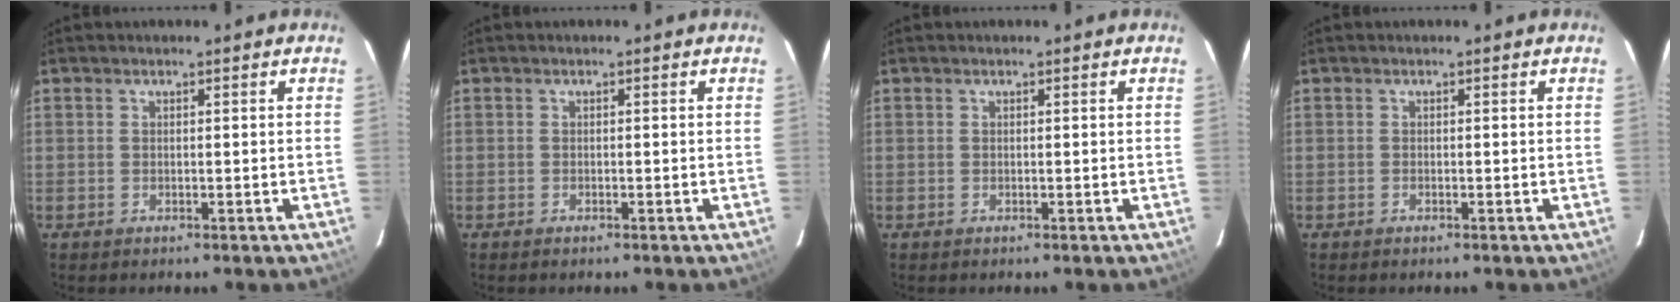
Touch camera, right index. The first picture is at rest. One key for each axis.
{"total": 0.5, "fx": -0.4, "fy": 0.2, "fz": 0.2, "tx": -0.004, "ty": -0.001, "tz": -0.009}
{"total": 0.0}
{"total": 0.0}